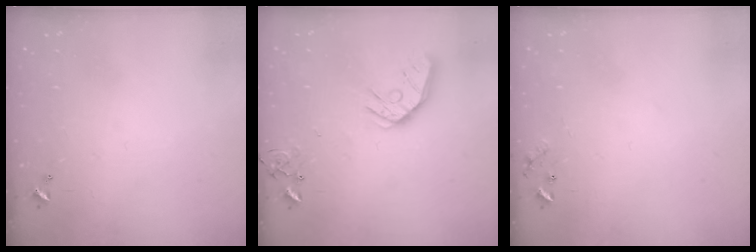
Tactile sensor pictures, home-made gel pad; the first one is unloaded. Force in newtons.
{"total": 14.4, "press": 14.3, "slide": 1.9}
{"total": 7.2, "press": 7.2, "slide": 0.5}